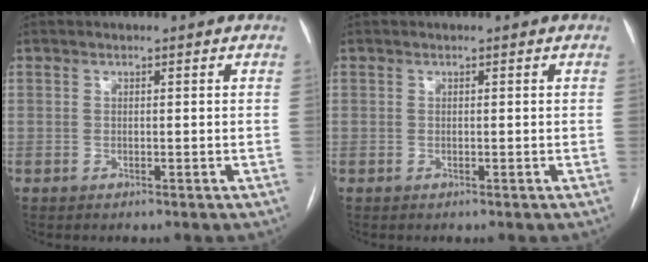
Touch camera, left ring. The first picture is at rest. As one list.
[{"total": 0.0}]